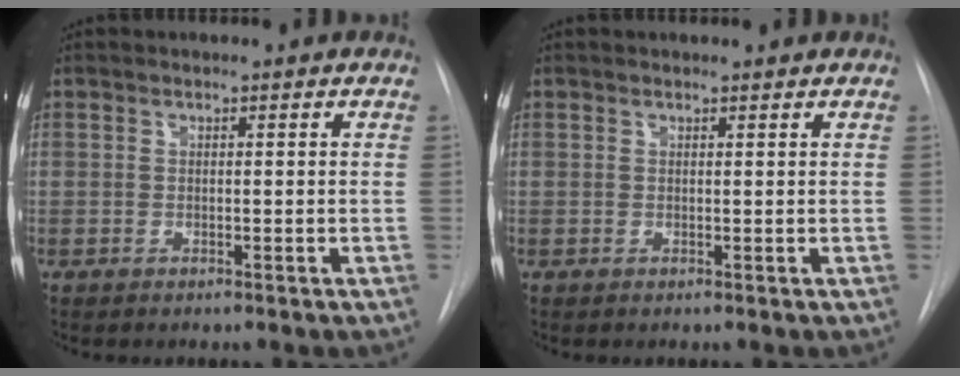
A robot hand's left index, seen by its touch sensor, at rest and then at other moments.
{"total": 1.9, "force": [1.9, 0.1, 0.2], "torque": [-0.007, 0.012, 0.024]}